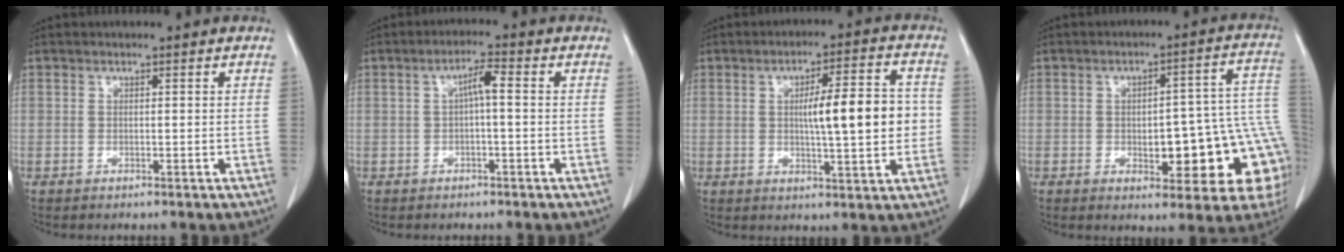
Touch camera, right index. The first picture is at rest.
{"total": 3.3, "force": [0.1, 0.5, 3.3], "torque": [-0.057, 0.012, 0.002]}
{"total": 10.8, "force": [0.3, 1.9, 10.6], "torque": [-0.154, 0.017, 0.006]}
{"total": 16.6, "force": [-3.4, 5.6, 15.2], "torque": [-0.113, 0.043, -0.028]}